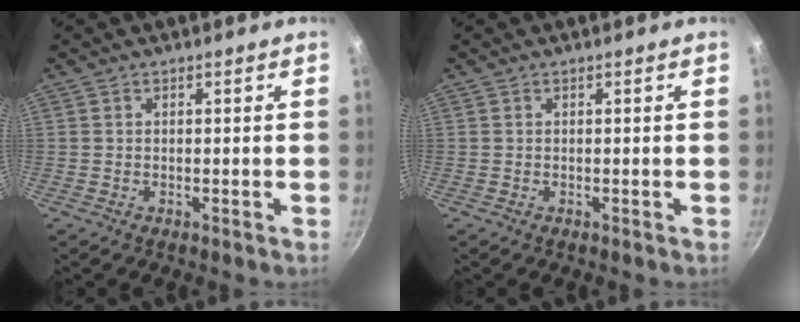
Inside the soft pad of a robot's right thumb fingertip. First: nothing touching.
{"total": 0.0}